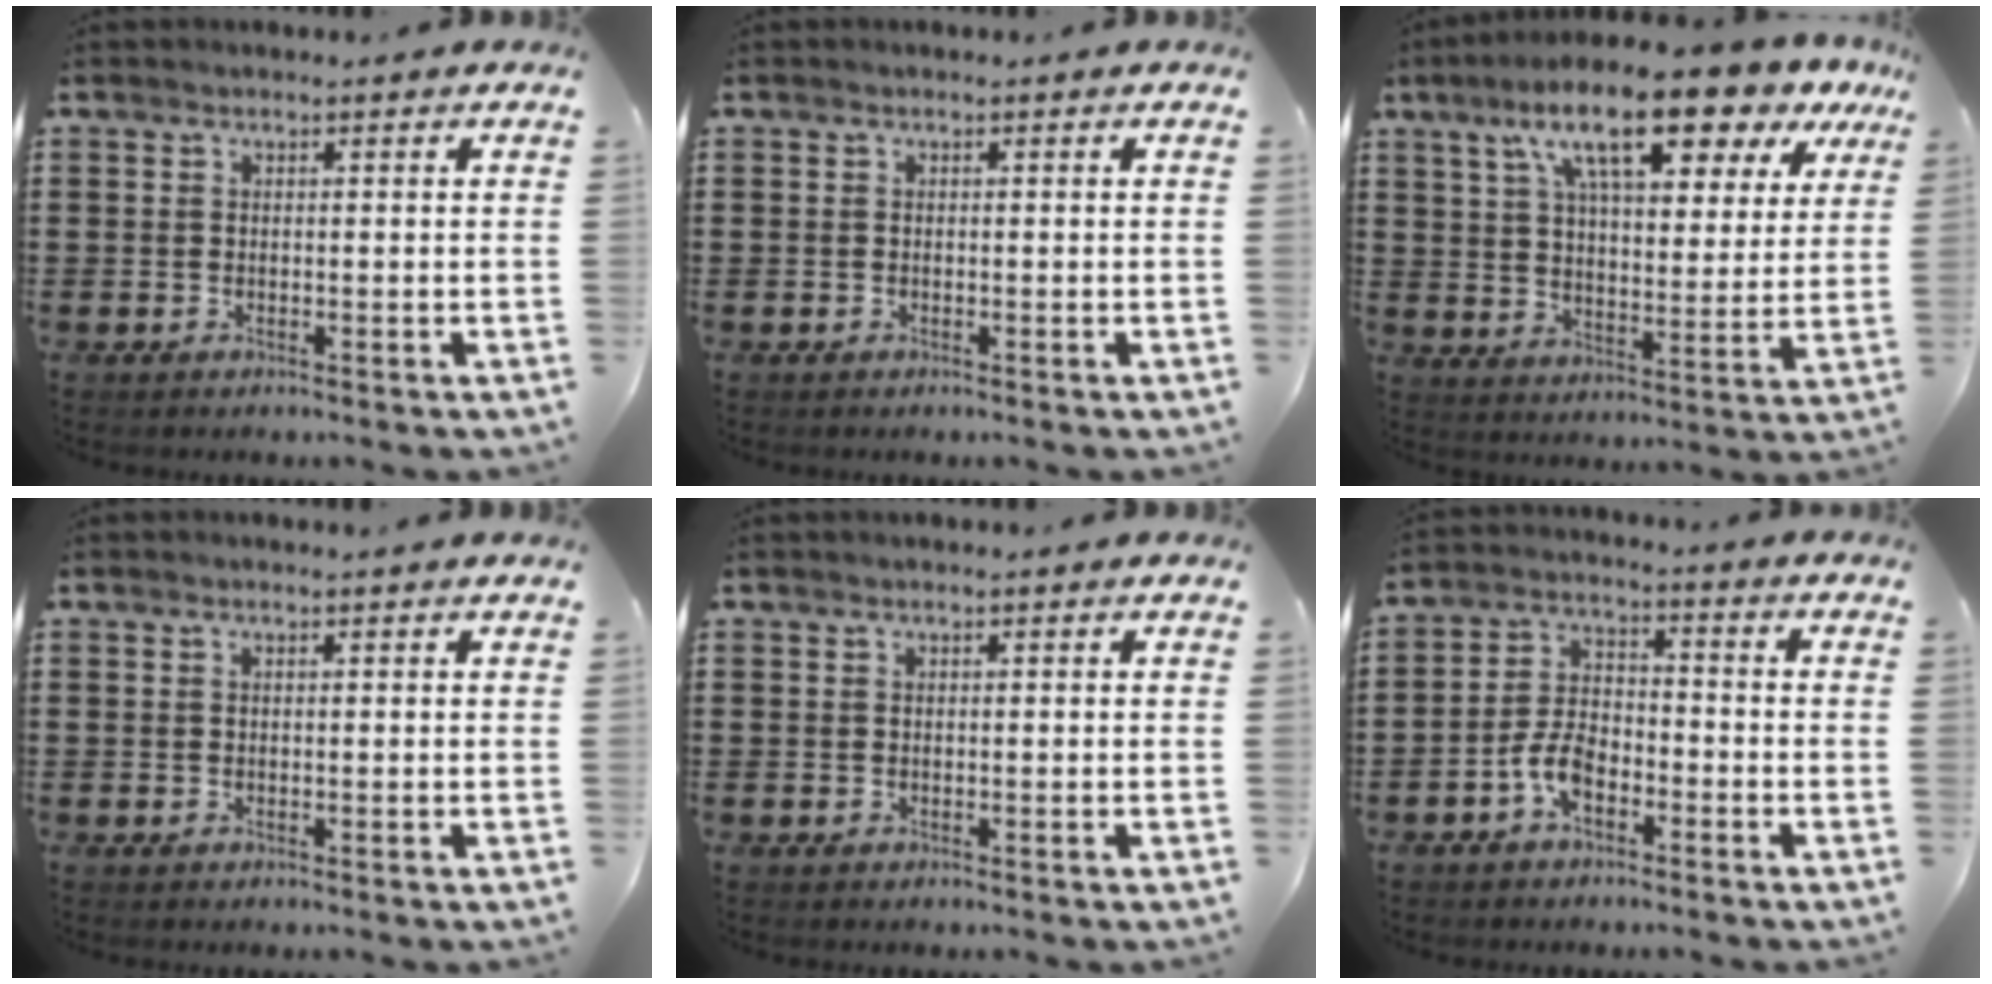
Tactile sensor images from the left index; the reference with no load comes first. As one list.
[{"total": 0.0}, {"total": 14.6, "force": [9.7, 3.2, 10.5], "torque": [-0.198, -0.028, 0.157]}, {"total": 0.6, "force": [0.4, -0.1, 0.5], "torque": [-0.009, -0.001, 0.008]}, {"total": 0.0}, {"total": 5.6, "force": [-3.0, 2.9, 3.7], "torque": [-0.092, 0.004, -0.064]}]